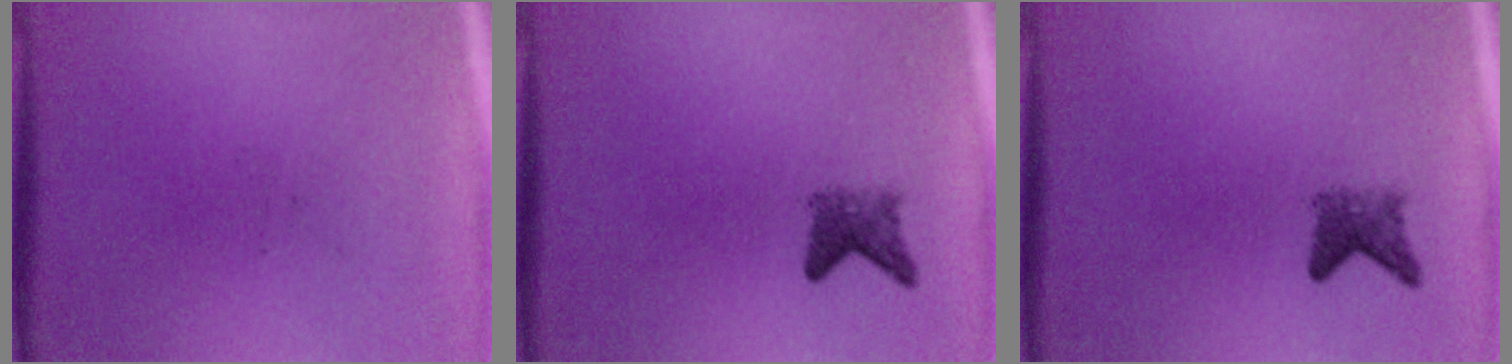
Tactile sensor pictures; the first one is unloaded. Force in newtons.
{"total": 2.3}
{"total": 2.3}